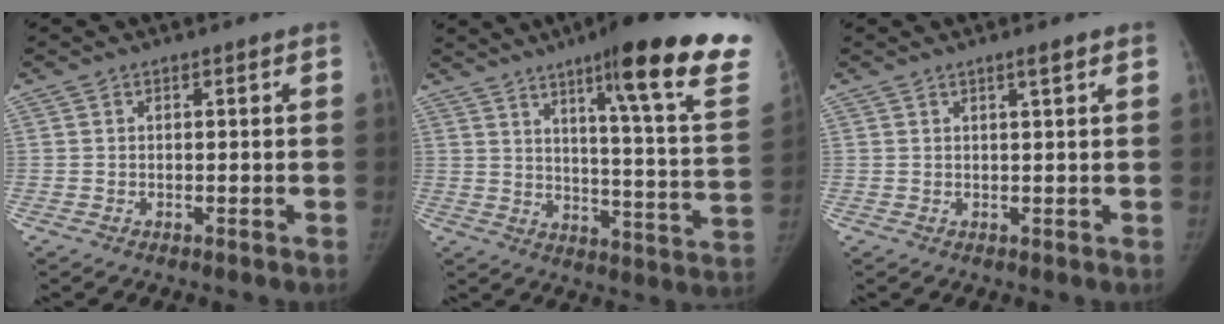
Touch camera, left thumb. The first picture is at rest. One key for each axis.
{"total": 25.8, "fx": 16.9, "fy": 2.8, "fz": 19.3, "tx": -0.248, "ty": -0.084, "tz": 0.226}
{"total": 1.6, "fx": 1.0, "fy": 0.0, "fz": 1.3, "tx": -0.021, "ty": -0.005, "tz": 0.017}